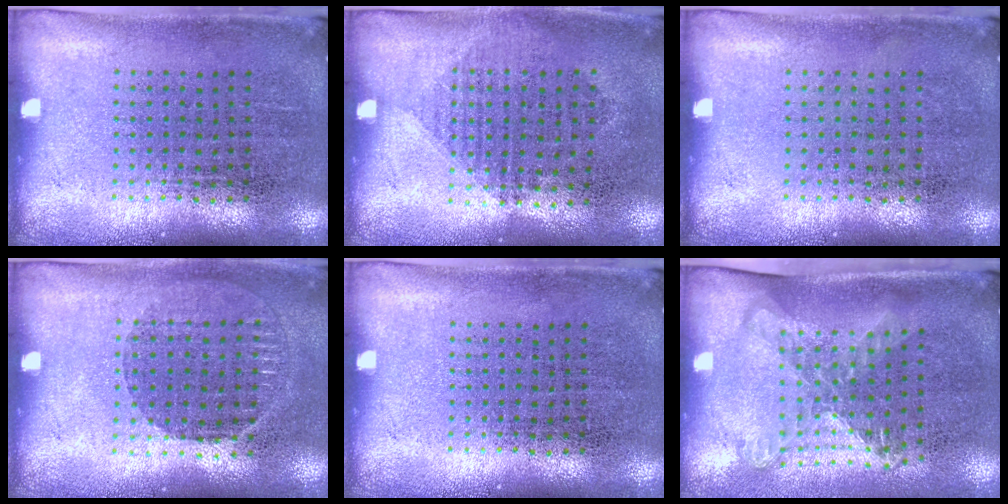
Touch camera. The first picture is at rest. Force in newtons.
{"total": 1.0, "press": 0.9, "slide": 0.5}
{"total": 0.0}
{"total": 1.0, "press": 0.9, "slide": 0.4}
{"total": 0.0}
{"total": 1.7, "press": 1.3, "slide": 1.0}